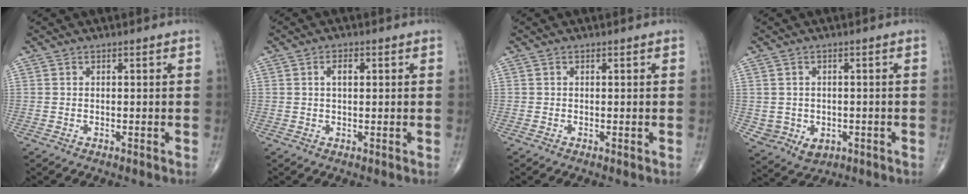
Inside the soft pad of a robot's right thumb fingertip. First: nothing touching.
{"total": 2.3, "force": [0.6, 1.2, 1.9], "torque": [-0.030, 0.002, 0.008]}
{"total": 0.0}
{"total": 6.6, "force": [-1.1, 5.9, 2.6], "torque": [-0.036, 0.006, 0.000]}